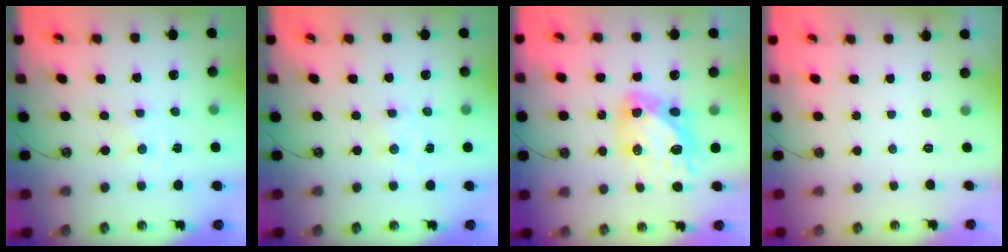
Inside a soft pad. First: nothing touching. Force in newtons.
{"total": 1.3, "press": 1.3, "slide": 0.2}
{"total": 14.2, "press": 14.1, "slide": 1.5}
{"total": 0.0}